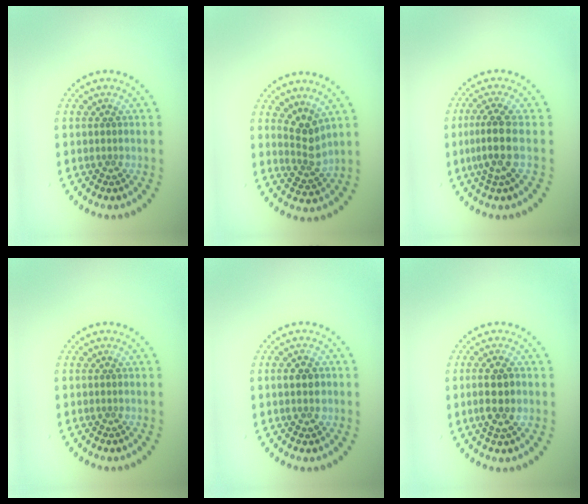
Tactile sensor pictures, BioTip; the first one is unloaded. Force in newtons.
{"total": 2.6, "press": 2.0, "slide": 1.8}
{"total": 3.0, "press": 2.3, "slide": 1.8}
{"total": 0.0}
{"total": 2.5, "press": 2.5, "slide": 0.1}
{"total": 3.0, "press": 2.9, "slide": 0.6}